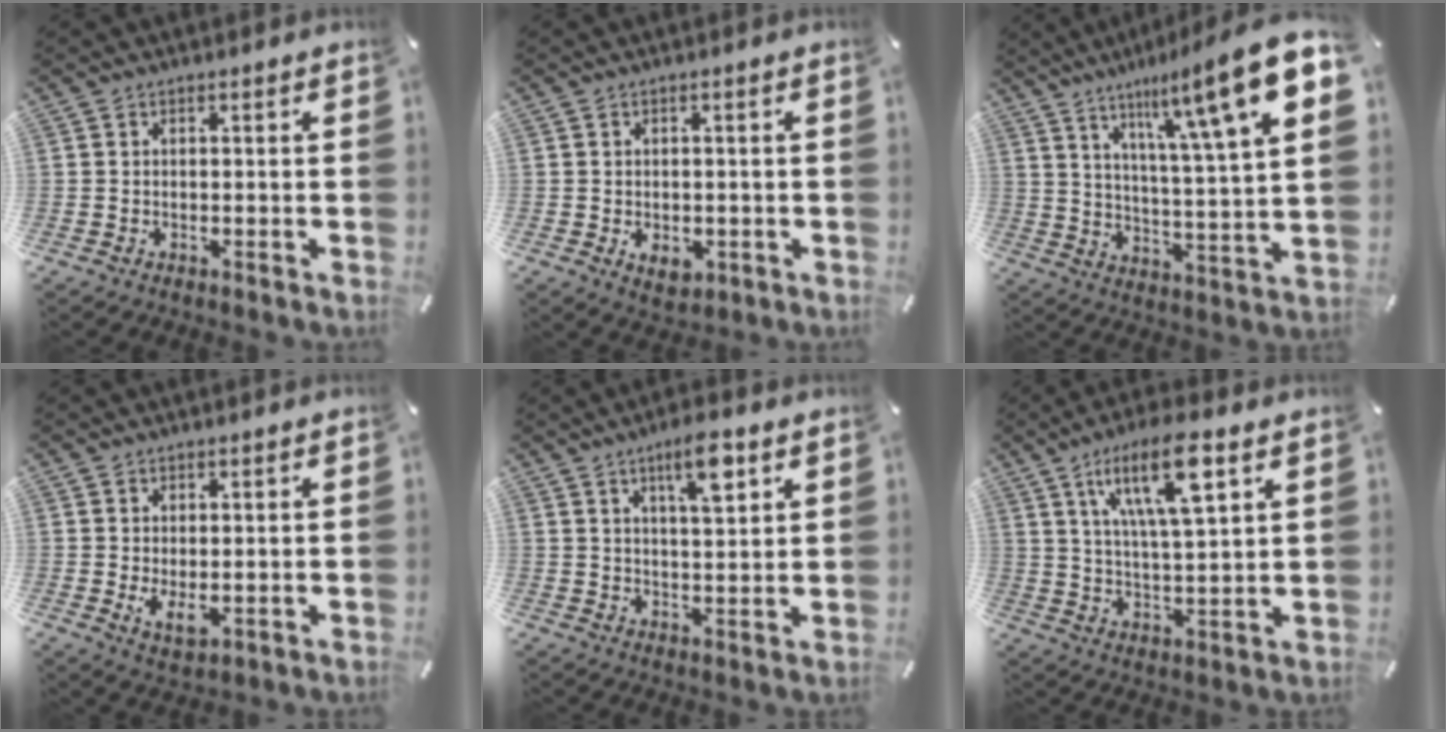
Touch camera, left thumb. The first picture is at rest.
{"total": 3.3, "force": [-0.8, 2.5, 2.0], "torque": [-0.033, -0.001, -0.015]}
{"total": 18.5, "force": [10.6, 3.8, 14.7], "torque": [-0.226, -0.057, 0.156]}
{"total": 4.0, "force": [0.1, 2.0, 3.4], "torque": [-0.073, -0.010, -0.002]}
{"total": 8.2, "force": [4.9, 2.1, 6.3], "torque": [-0.101, -0.015, 0.078]}
{"total": 15.1, "force": [8.2, 4.2, 12.0], "torque": [-0.213, -0.017, 0.133]}